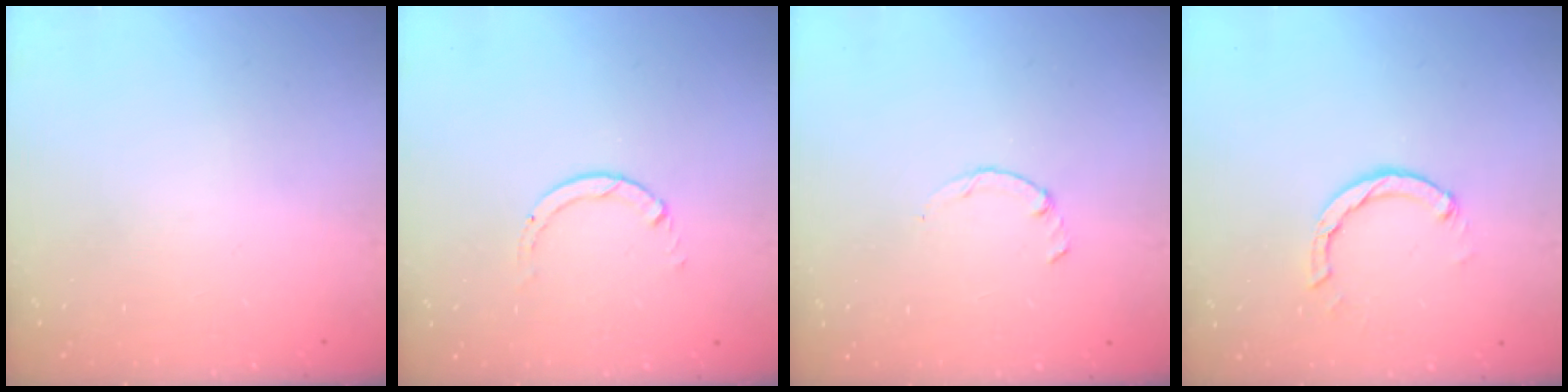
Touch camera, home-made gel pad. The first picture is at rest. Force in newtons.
{"total": 0.9, "press": 0.9, "slide": 0.1}
{"total": 1.5, "press": 1.4, "slide": 0.3}
{"total": 3.4, "press": 3.4, "slide": 0.4}